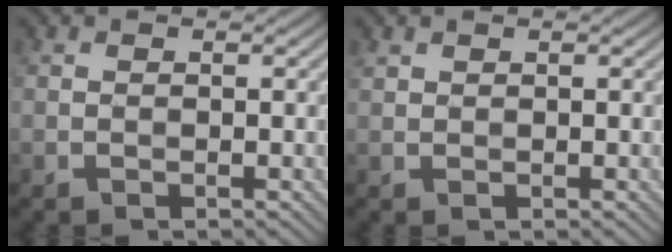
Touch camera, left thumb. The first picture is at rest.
{"total": 0.7, "force": [0.6, 0.3, 0.2], "torque": [-0.009, 0.000, 0.015]}